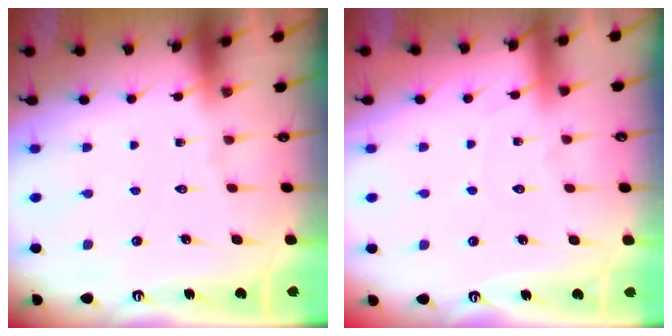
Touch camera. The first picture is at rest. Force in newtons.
{"total": 3.6, "press": 3.6, "slide": 0.5}